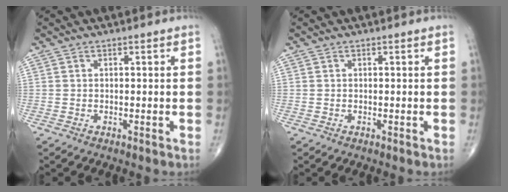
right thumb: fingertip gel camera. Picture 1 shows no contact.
{"total": 0.0}